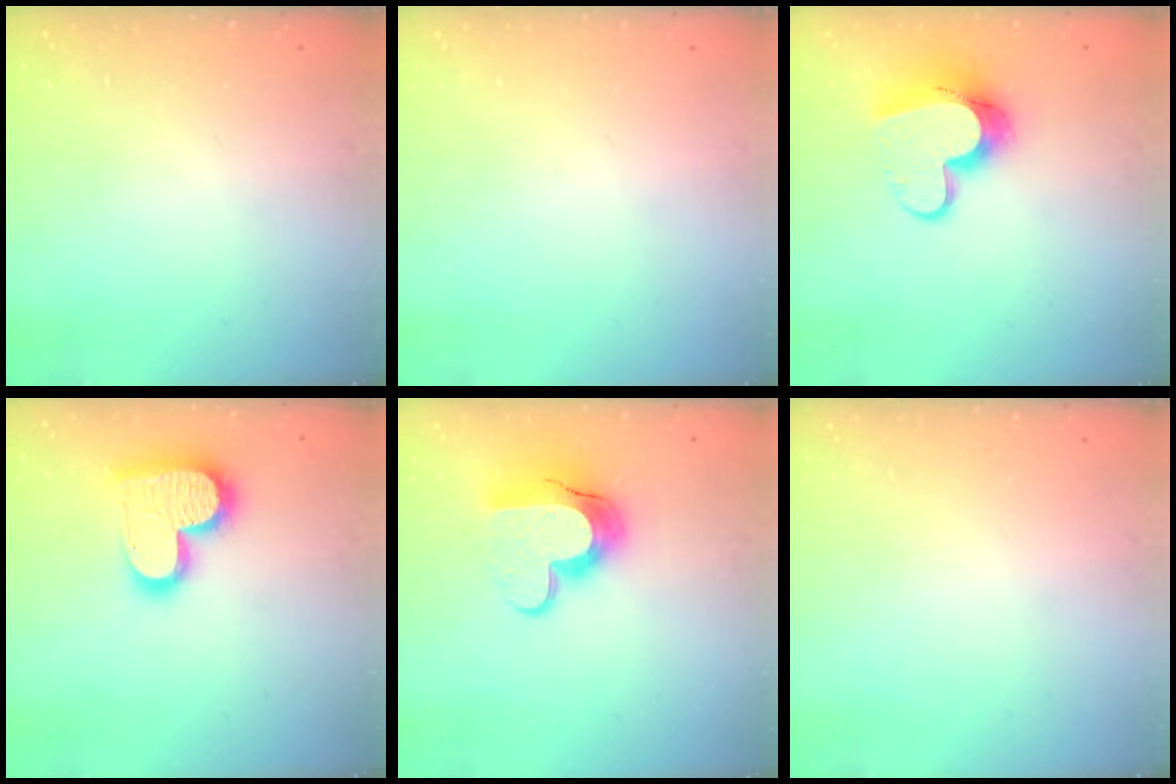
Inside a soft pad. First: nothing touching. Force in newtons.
{"total": 0.0}
{"total": 11.5, "press": 11.4, "slide": 1.2}
{"total": 17.4, "press": 17.3, "slide": 1.3}
{"total": 14.0, "press": 14.0, "slide": 1.0}
{"total": 0.0}